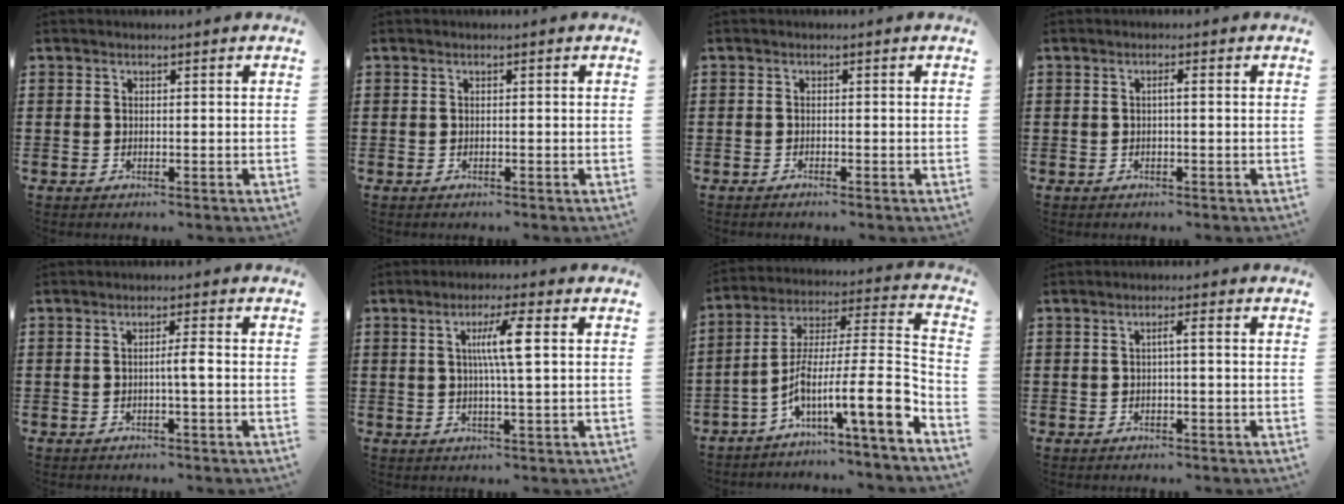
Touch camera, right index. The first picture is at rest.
{"total": 0.0}
{"total": 0.7, "force": [-0.7, 0.0, 0.1], "torque": [-0.005, -0.002, -0.014]}
{"total": 1.0, "force": [-0.2, 0.0, 1.0], "torque": [-0.019, -0.001, -0.005]}
{"total": 2.2, "force": [-0.4, -0.2, 2.2], "torque": [-0.040, -0.003, -0.010]}
{"total": 6.2, "force": [1.2, 0.4, 6.1], "torque": [-0.118, 0.002, 0.014]}
{"total": 12.1, "force": [-5.0, 1.5, 10.9], "torque": [-0.212, -0.044, -0.107]}
{"total": 1.7, "force": [-0.3, 0.0, 1.7], "torque": [-0.030, 0.001, -0.007]}